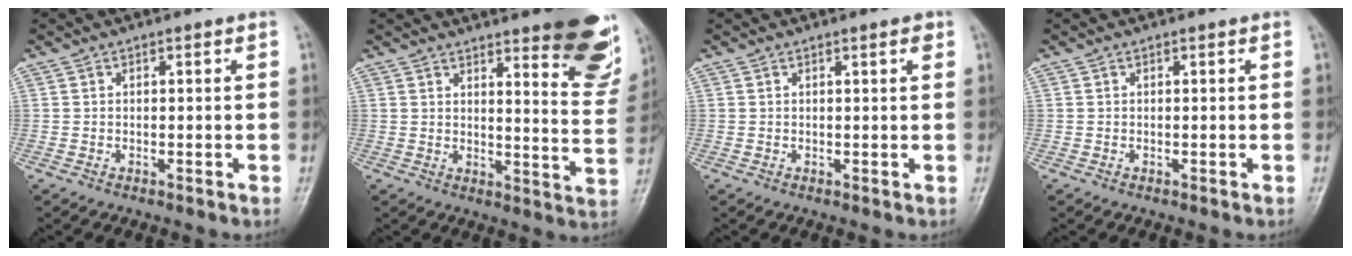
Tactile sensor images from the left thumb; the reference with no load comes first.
{"total": 18.0, "force": [11.5, 4.6, 13.1], "torque": [-0.130, -0.073, 0.136]}
{"total": 1.2, "force": [0.6, 0.3, 1.0], "torque": [-0.013, 0.000, 0.006]}
{"total": 0.0}